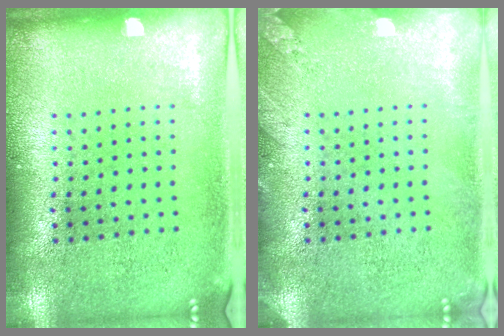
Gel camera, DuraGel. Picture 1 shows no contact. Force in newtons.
{"total": 1.3, "press": 1.3, "slide": 0.2}